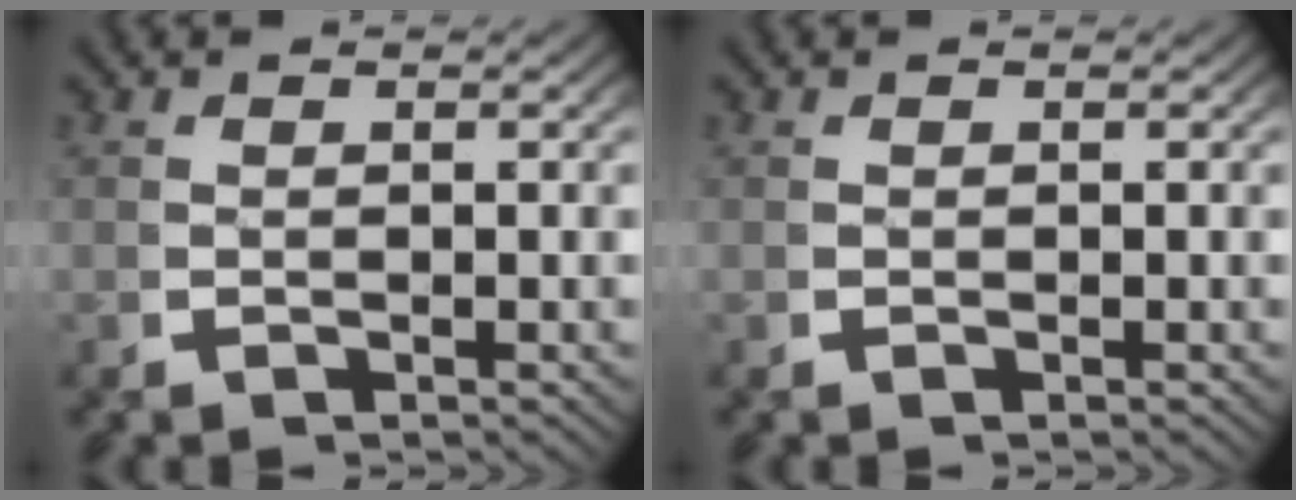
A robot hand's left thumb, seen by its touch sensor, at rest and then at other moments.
{"total": 0.0}